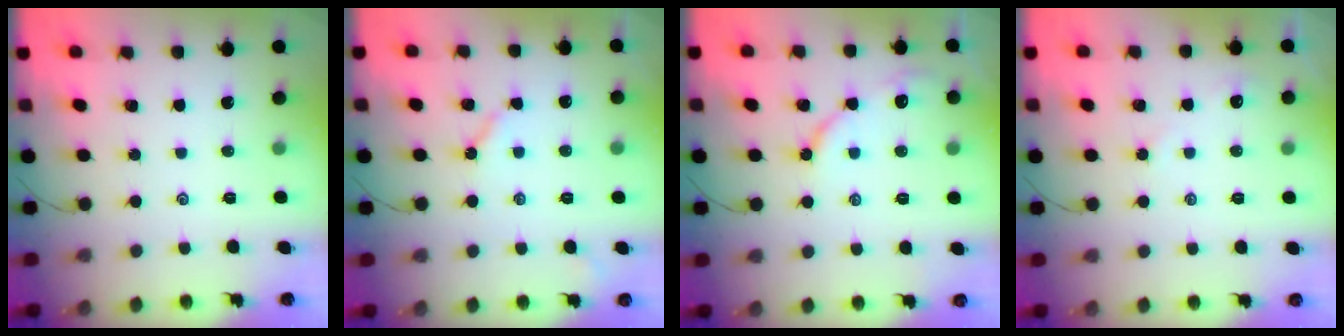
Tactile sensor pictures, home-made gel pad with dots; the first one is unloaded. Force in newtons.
{"total": 4.4, "press": 4.3, "slide": 0.9}
{"total": 7.2, "press": 7.1, "slide": 0.8}
{"total": 2.4, "press": 2.4, "slide": 0.4}